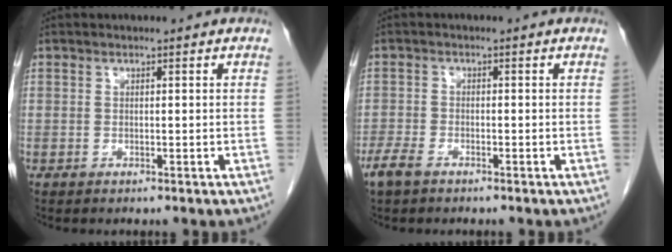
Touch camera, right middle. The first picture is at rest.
{"total": 3.1, "force": [-2.2, 1.2, 1.8], "torque": [-0.043, -0.004, -0.040]}